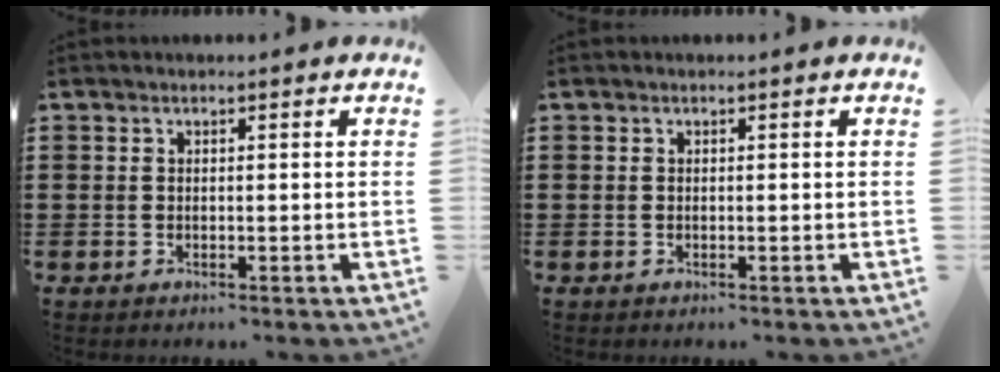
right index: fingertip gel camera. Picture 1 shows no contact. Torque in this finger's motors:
{"motor_torque": [1.24, 0.89, 0.01, -0.01]}